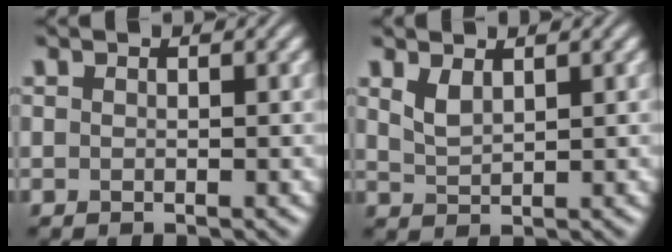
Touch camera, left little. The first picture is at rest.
{"total": 1.7, "force": [1.1, 0.7, 1.1], "torque": [-0.029, -0.001, 0.028]}